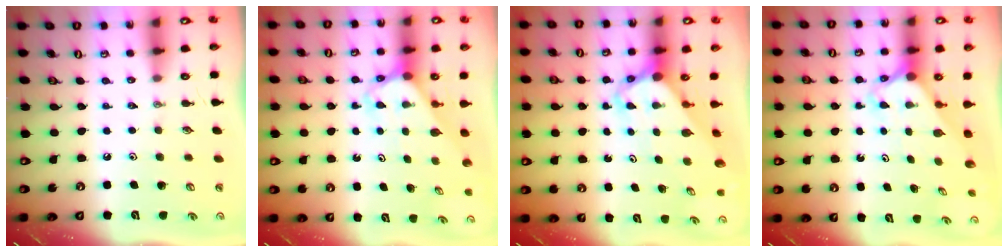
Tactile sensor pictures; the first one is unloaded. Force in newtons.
{"total": 2.8, "press": 2.8, "slide": 0.2}
{"total": 6.1, "press": 6.1, "slide": 0.3}
{"total": 2.3, "press": 2.3, "slide": 0.2}